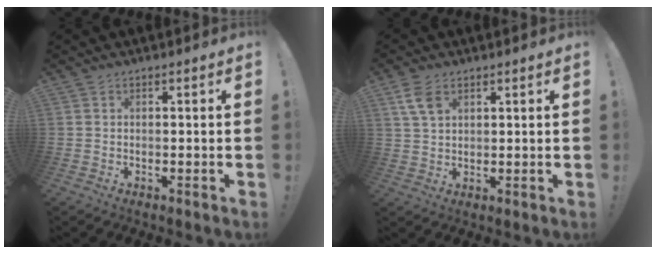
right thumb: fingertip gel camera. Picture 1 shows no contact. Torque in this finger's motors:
{"motor_torque": [0.04, 0.10, 0.21, 0.37, 0.07]}